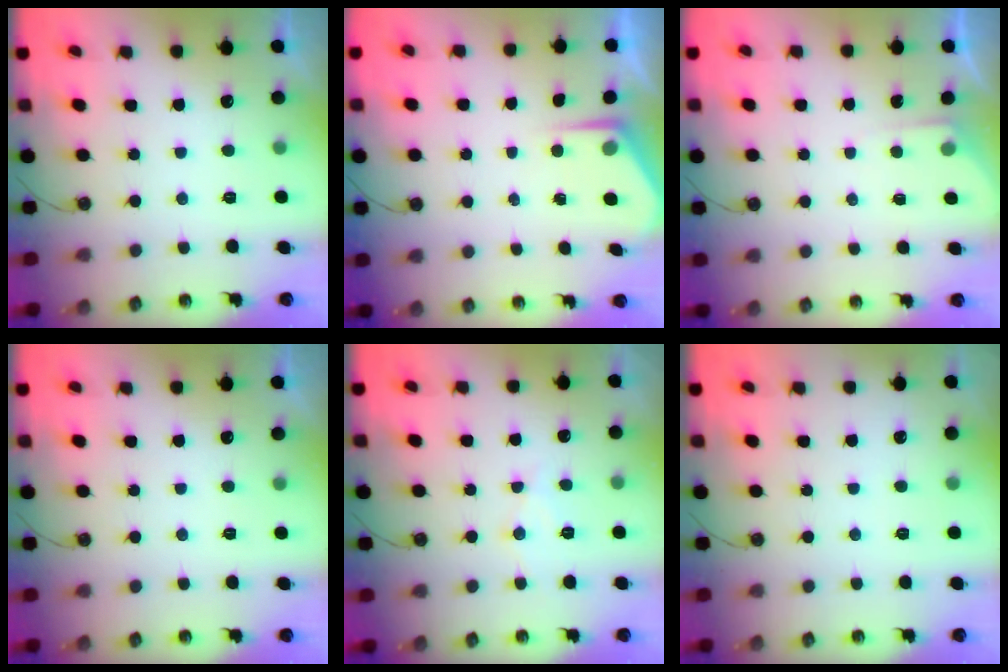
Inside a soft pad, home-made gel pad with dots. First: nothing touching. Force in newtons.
{"total": 3.1, "press": 3.0, "slide": 0.4}
{"total": 3.7, "press": 3.7, "slide": 0.4}
{"total": 0.0}
{"total": 7.4, "press": 7.4, "slide": 0.5}
{"total": 2.5, "press": 2.5, "slide": 0.3}